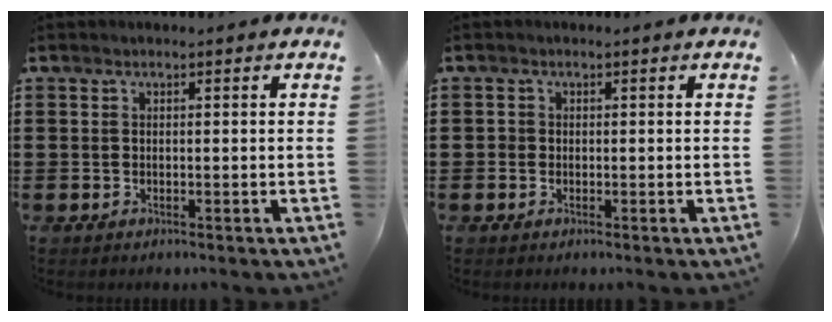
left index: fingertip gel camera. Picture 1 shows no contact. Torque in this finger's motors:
{"motor_torque": [-0.06, 0.28, 0.07, 0.01]}